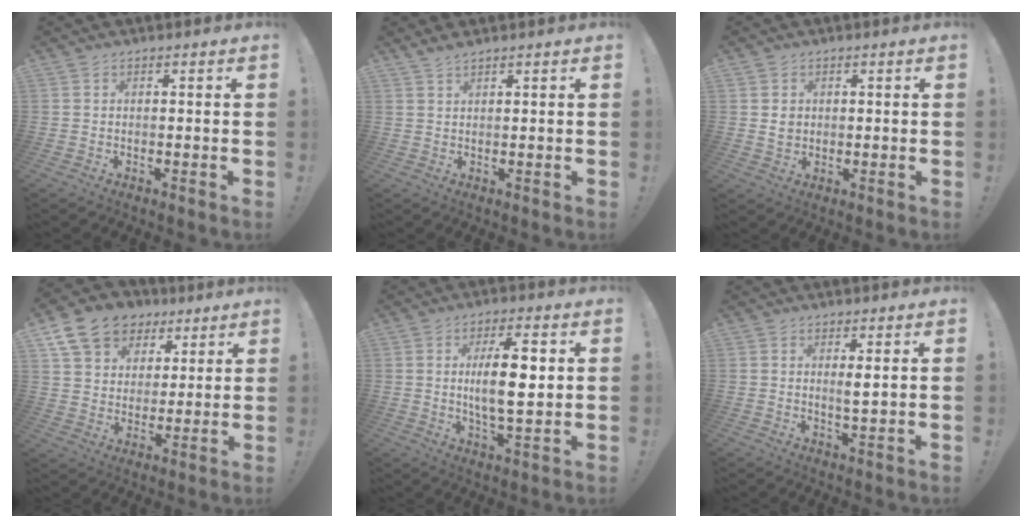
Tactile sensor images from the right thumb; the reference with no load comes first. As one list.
[{"total": 2.1, "force": [1.8, 0.2, 1.0], "torque": [-0.029, -0.005, 0.034]}, {"total": 2.9, "force": [0.7, 2.6, 1.0], "torque": [-0.014, 0.002, 0.013]}, {"total": 14.7, "force": [8.3, 10.5, 6.0], "torque": [-0.097, -0.045, 0.161]}, {"total": 12.0, "force": [1.6, 3.8, 11.2], "torque": [-0.200, -0.005, 0.016]}, {"total": 2.6, "force": [0.9, 0.2, 2.5], "torque": [-0.041, -0.006, 0.012]}]